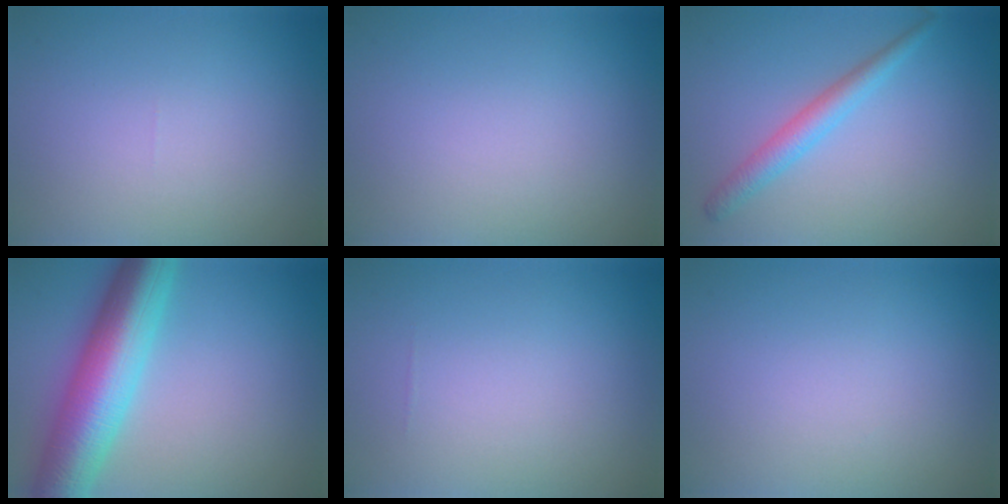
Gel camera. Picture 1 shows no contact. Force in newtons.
{"total": 0.0}
{"total": 2.5, "press": 2.5, "slide": 0.0}
{"total": 9.9, "press": 9.9, "slide": 0.1}
{"total": 0.0}
{"total": 0.0}